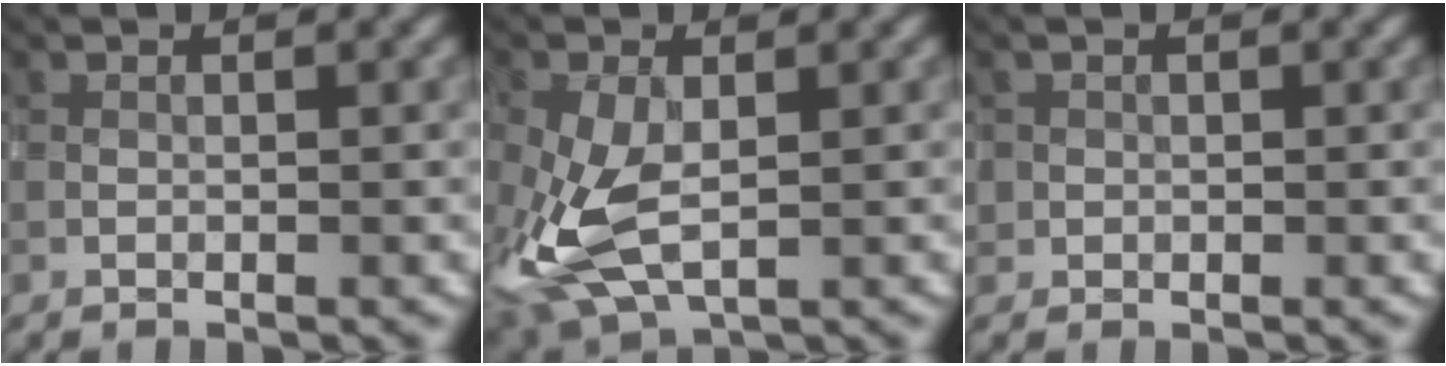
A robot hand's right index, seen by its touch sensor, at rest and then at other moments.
{"total": 7.0, "force": [-0.9, 3.9, 5.7], "torque": [-0.151, -0.015, -0.013]}
{"total": 1.0, "force": [0.0, 1.0, -0.3], "torque": [0.016, 0.003, -0.001]}